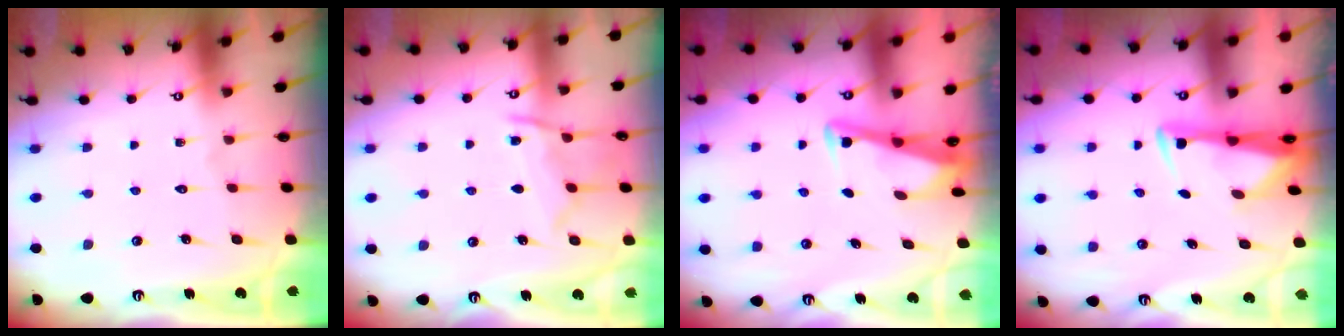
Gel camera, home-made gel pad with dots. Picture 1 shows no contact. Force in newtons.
{"total": 9.7, "press": 9.6, "slide": 1.0}
{"total": 3.5, "press": 3.5, "slide": 0.3}
{"total": 3.0, "press": 2.9, "slide": 0.9}